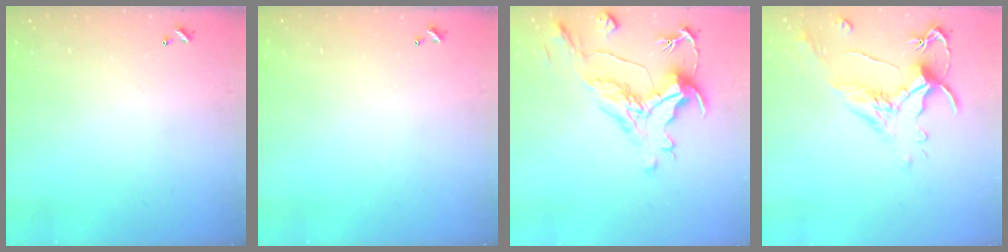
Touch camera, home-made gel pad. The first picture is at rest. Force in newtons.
{"total": 0.0}
{"total": 1.6, "press": 0.6, "slide": 1.5}
{"total": 1.5, "press": 1.0, "slide": 1.1}